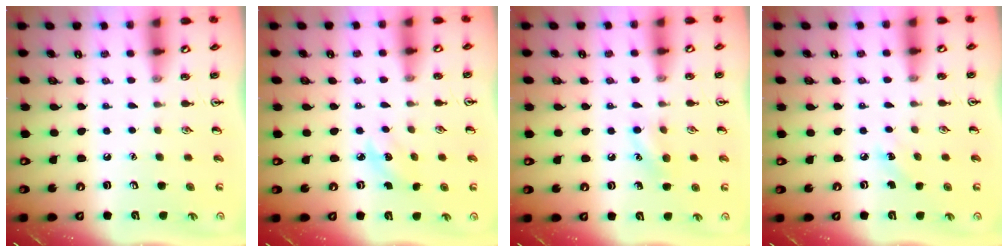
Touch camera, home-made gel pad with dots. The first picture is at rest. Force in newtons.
{"total": 3.7, "press": 3.4, "slide": 1.3}
{"total": 8.0, "press": 7.8, "slide": 1.8}
{"total": 3.6, "press": 3.4, "slide": 1.2}